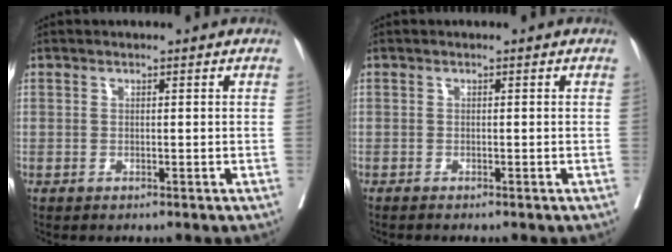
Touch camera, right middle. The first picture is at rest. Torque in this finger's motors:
{"motor_torque": [0.07, 0.01, -0.02, 0.00]}